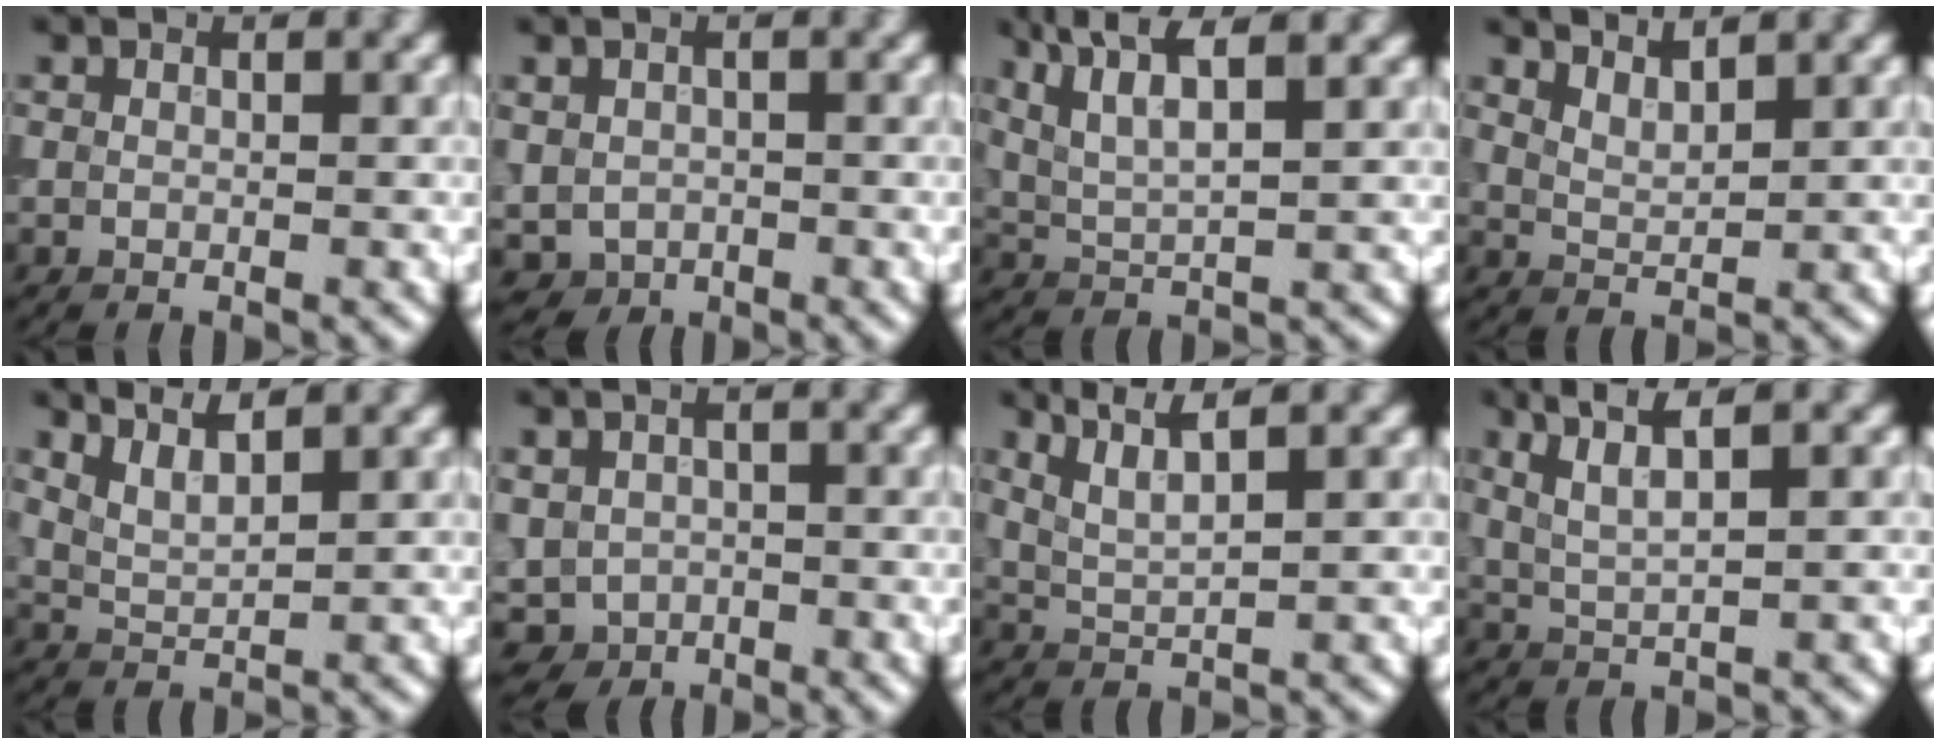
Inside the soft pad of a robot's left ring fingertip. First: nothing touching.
{"total": 1.4, "force": [-0.2, 1.4, 0.3], "torque": [-0.011, 0.001, 0.001]}
{"total": 5.3, "force": [3.6, 0.9, 3.8], "torque": [-0.080, 0.018, 0.073]}
{"total": 3.0, "force": [2.9, 0.3, 0.6], "torque": [-0.009, 0.018, 0.048]}
{"total": 3.3, "force": [3.0, 0.6, 1.4], "torque": [-0.025, 0.023, 0.051]}
{"total": 2.5, "force": [-0.3, 2.4, 0.7], "torque": [-0.022, -0.002, 0.002]}
{"total": 3.4, "force": [2.6, 0.4, 2.2], "torque": [-0.046, 0.014, 0.058]}
{"total": 3.6, "force": [2.3, 0.4, 2.8], "torque": [-0.056, 0.014, 0.049]}